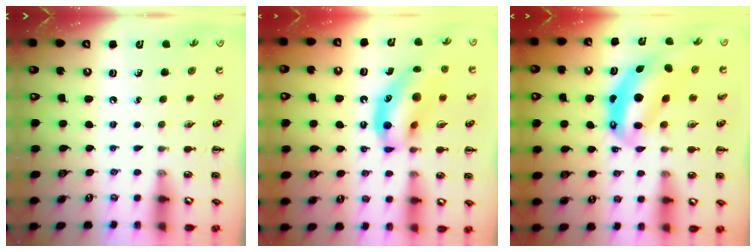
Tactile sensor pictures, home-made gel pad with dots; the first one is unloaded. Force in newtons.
{"total": 15.2, "press": 14.8, "slide": 3.3}
{"total": 9.2, "press": 8.9, "slide": 2.4}